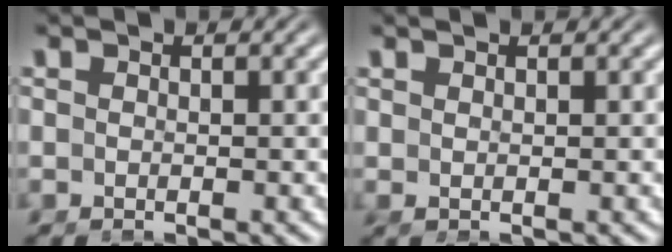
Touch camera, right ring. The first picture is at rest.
{"total": 1.0, "force": [0.8, -0.4, 0.5], "torque": [-0.005, 0.006, 0.014]}